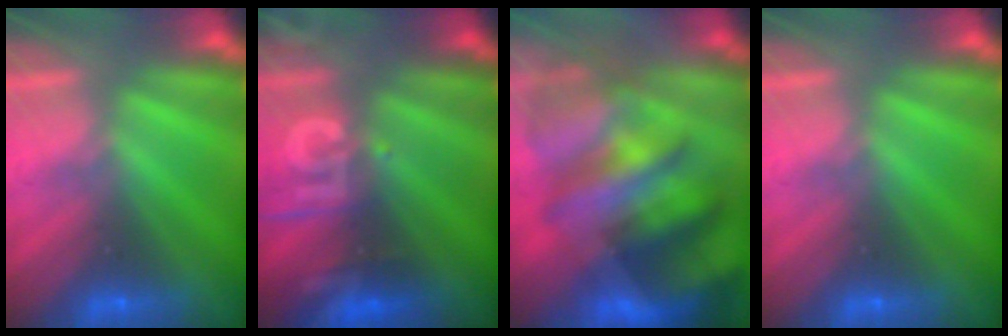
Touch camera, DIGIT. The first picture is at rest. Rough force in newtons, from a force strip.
{"total": 2.9}
{"total": 7.7}
{"total": 0.0}